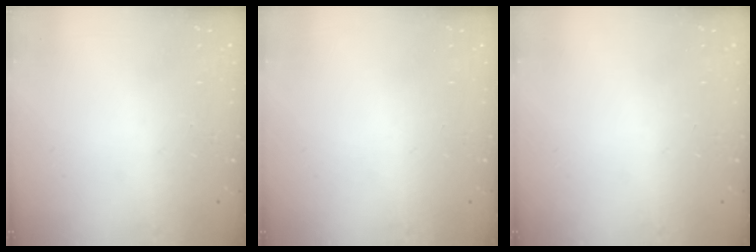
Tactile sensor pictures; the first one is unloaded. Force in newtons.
{"total": 0.0}
{"total": 0.0}